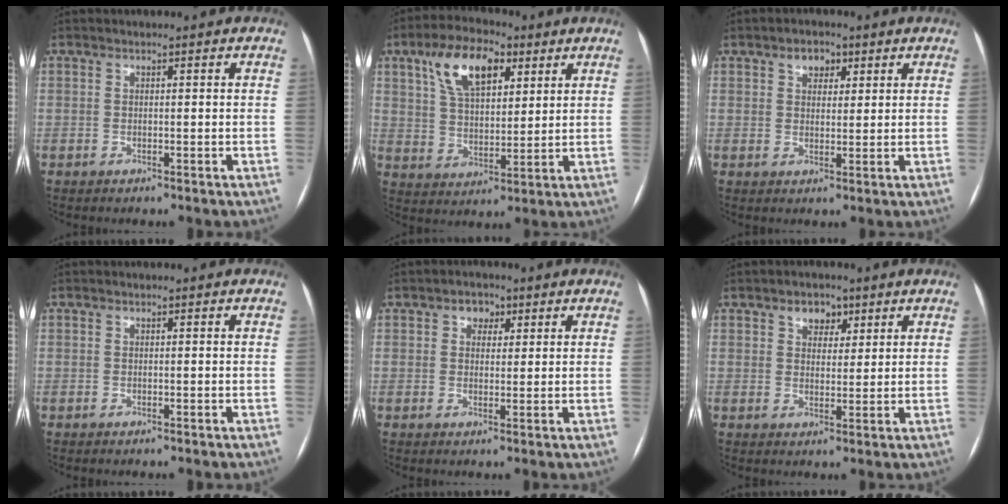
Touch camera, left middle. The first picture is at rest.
{"total": 11.6, "force": [5.8, 5.4, 8.5], "torque": [-0.161, 0.026, 0.108]}
{"total": 3.4, "force": [1.8, 2.2, 1.7], "torque": [-0.026, 0.009, 0.029]}
{"total": 0.0}
{"total": 2.8, "force": [1.4, 2.1, 1.3], "torque": [-0.018, 0.009, 0.020]}
{"total": 3.8, "force": [2.2, 2.6, 1.6], "torque": [-0.021, 0.006, 0.035]}